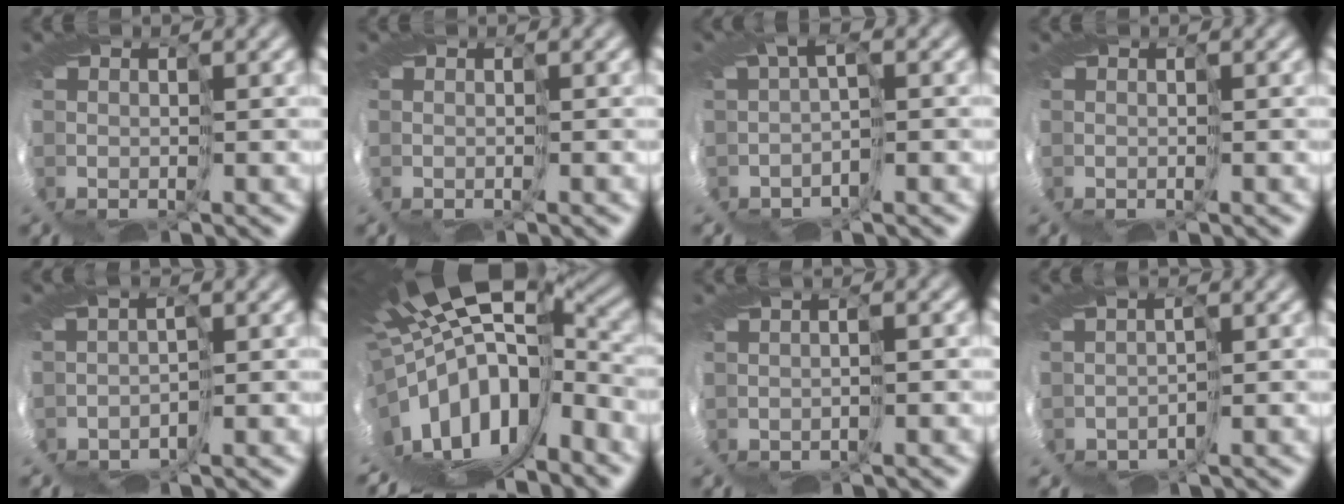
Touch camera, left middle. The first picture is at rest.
{"total": 0.0}
{"total": 1.4, "force": [-1.3, -0.2, 0.3], "torque": [-0.013, -0.006, -0.029]}
{"total": 0.0}
{"total": 2.2, "force": [-2.2, 0.4, 0.5], "torque": [-0.008, -0.008, -0.033]}
{"total": 15.6, "force": [-2.9, 7.4, 13.4], "torque": [-0.246, -0.040, -0.029]}
{"total": 0.8, "force": [-0.5, 0.0, 0.7], "torque": [-0.002, 0.006, 0.007]}
{"total": 2.6, "force": [-2.3, 1.1, 0.6], "torque": [-0.009, -0.016, -0.023]}